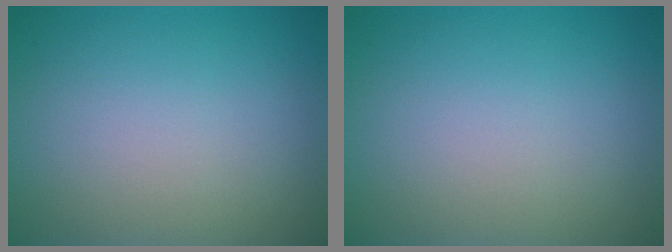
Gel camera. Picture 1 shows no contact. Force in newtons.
{"total": 0.0}